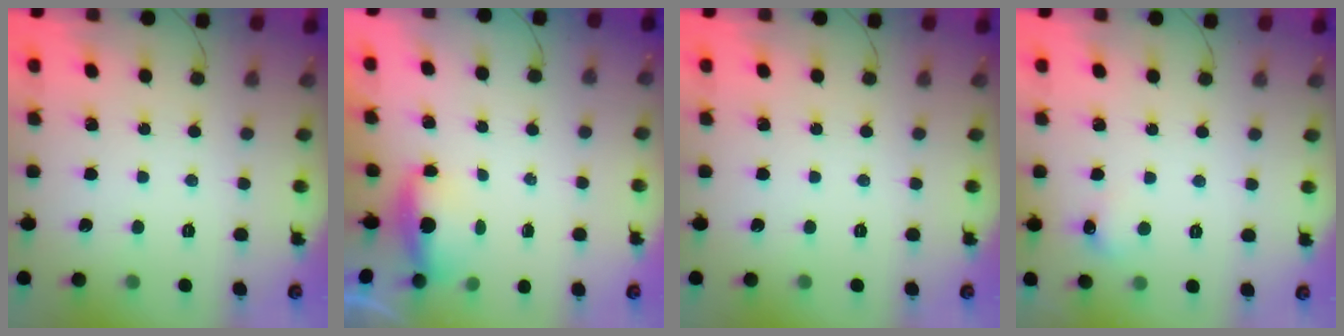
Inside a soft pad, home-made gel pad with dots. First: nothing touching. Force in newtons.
{"total": 3.5, "press": 3.3, "slide": 0.9}
{"total": 0.0}
{"total": 5.6, "press": 5.4, "slide": 1.7}